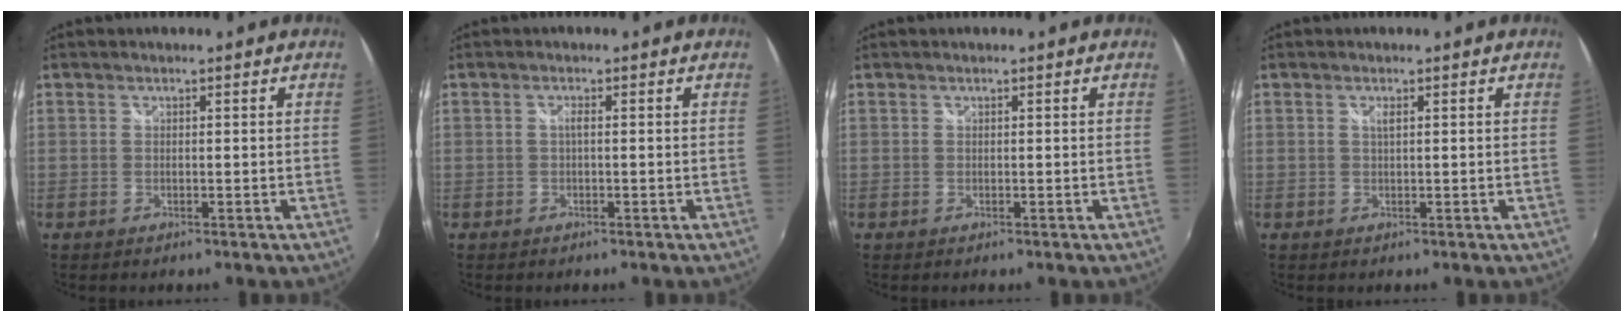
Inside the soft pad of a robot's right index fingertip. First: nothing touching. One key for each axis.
{"total": 1.0, "fx": -0.1, "fy": 0.0, "fz": 1.0, "tx": -0.018, "ty": 0.004, "tz": -0.004}
{"total": 0.0}
{"total": 0.9, "fx": 0.3, "fy": 0.0, "fz": 0.8, "tx": -0.016, "ty": 0.002, "tz": 0.005}